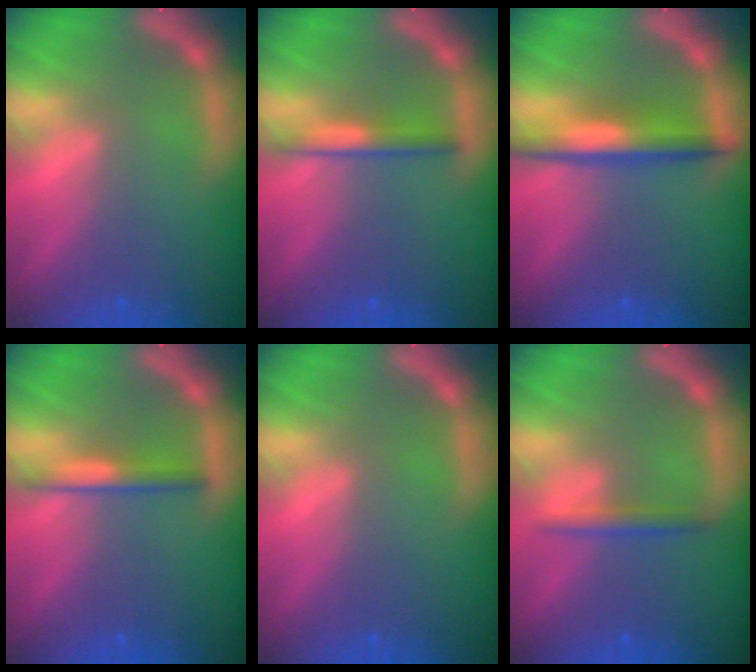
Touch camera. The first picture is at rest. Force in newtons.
{"total": 2.4}
{"total": 4.5}
{"total": 2.4}
{"total": 0.0}
{"total": 1.9}